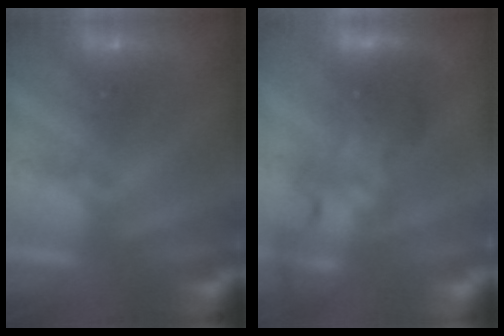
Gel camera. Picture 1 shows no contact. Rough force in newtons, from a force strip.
{"total": 4.5}